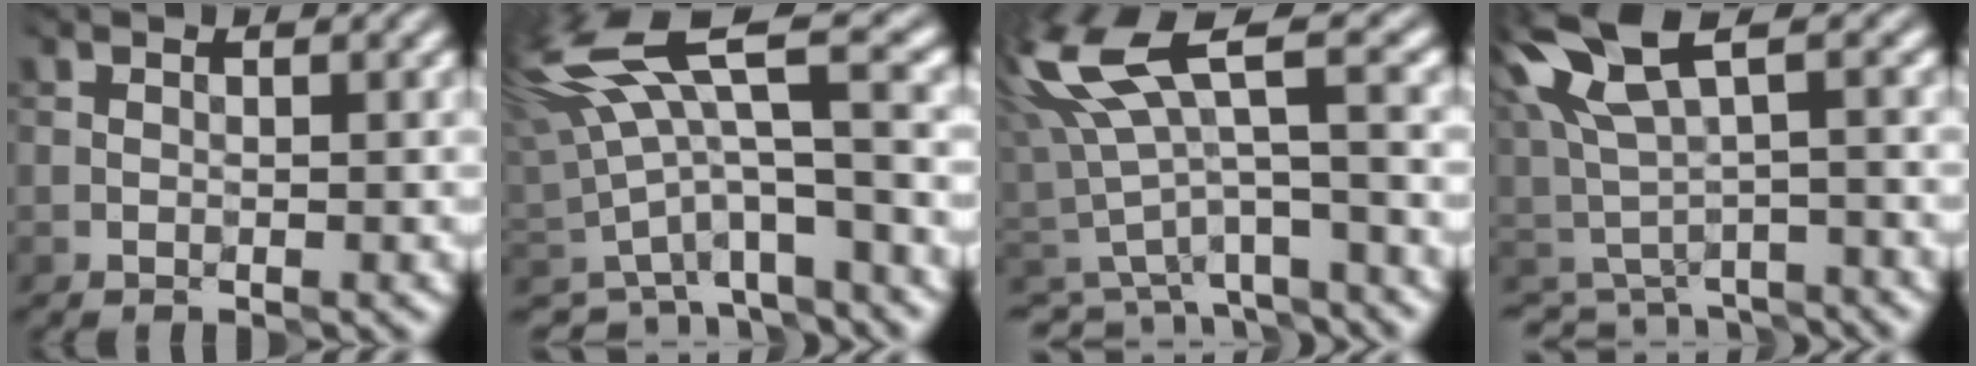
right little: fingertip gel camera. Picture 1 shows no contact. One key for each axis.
{"total": 8.7, "fx": 0.7, "fy": 3.1, "fz": 8.1, "tx": -0.165, "ty": -0.001, "tz": 0.025}
{"total": 8.1, "fx": 1.1, "fy": 3.3, "fz": 7.3, "tx": -0.164, "ty": -0.009, "tz": 0.039}
{"total": 8.5, "fx": 2.2, "fy": 3.4, "fz": 7.5, "tx": -0.172, "ty": -0.019, "tz": 0.059}